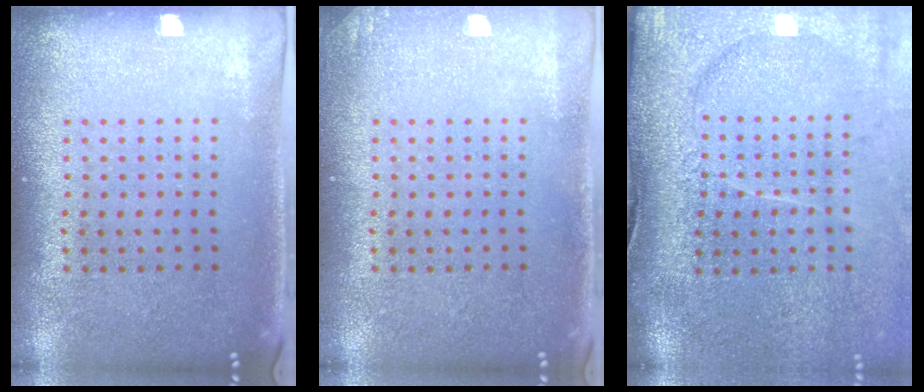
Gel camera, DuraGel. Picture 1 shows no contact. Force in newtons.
{"total": 0.9, "press": 0.9, "slide": 0.2}
{"total": 4.6, "press": 3.6, "slide": 2.8}